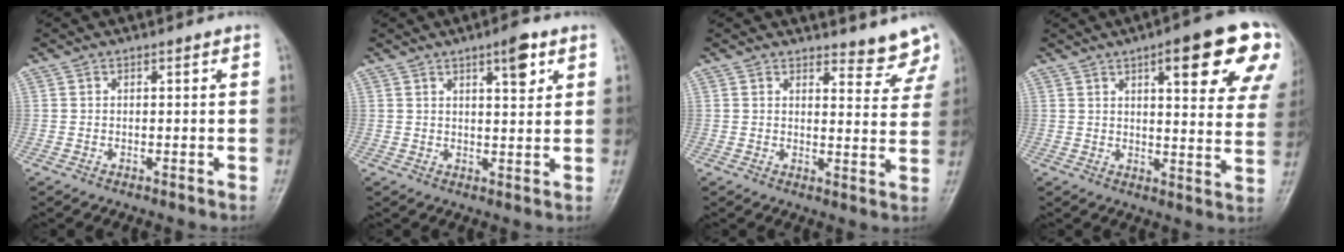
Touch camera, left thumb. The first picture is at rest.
{"total": 5.3, "force": [2.9, 1.6, 4.1], "torque": [-0.050, -0.015, 0.042]}
{"total": 6.4, "force": [6.1, 1.8, 1.0], "torque": [0.014, -0.051, 0.062]}
{"total": 19.2, "force": [9.1, 5.1, 16.1], "torque": [-0.175, -0.024, 0.112]}